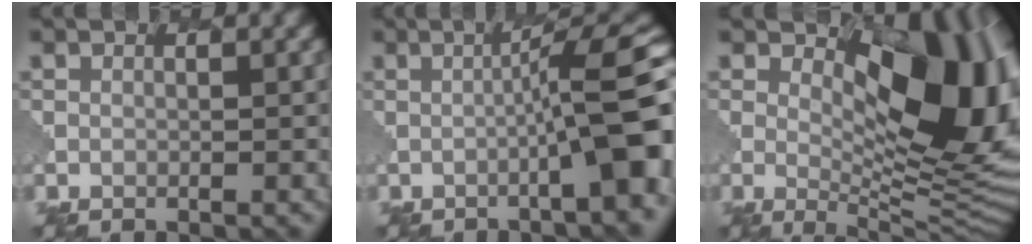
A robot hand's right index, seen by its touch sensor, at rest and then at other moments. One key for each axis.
{"total": 9.4, "fx": -1.3, "fy": 1.7, "fz": 9.2, "tx": -0.102, "ty": 0.017, "tz": -0.024}
{"total": 12.2, "fx": 2.8, "fy": 5.8, "fz": 10.4, "tx": -0.139, "ty": -0.007, "tz": 0.049}